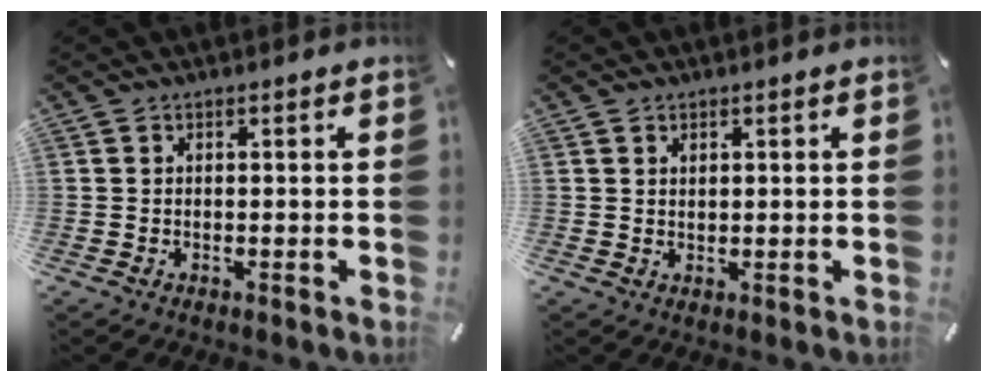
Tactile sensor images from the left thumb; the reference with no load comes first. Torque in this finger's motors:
{"motor_torque": [-0.10, -0.30, -0.09, 0.15, 0.00]}